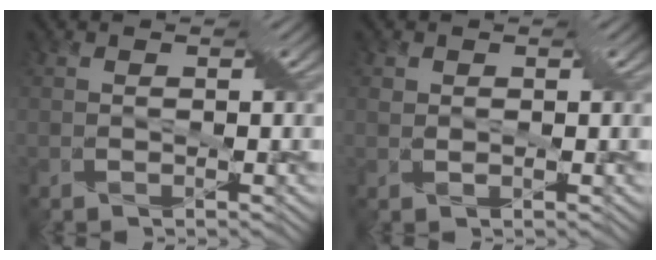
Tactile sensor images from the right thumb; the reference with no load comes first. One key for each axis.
{"total": 1.2, "fx": 0.5, "fy": 0.9, "fz": 0.5, "tx": -0.008, "ty": 0.005, "tz": 0.006}